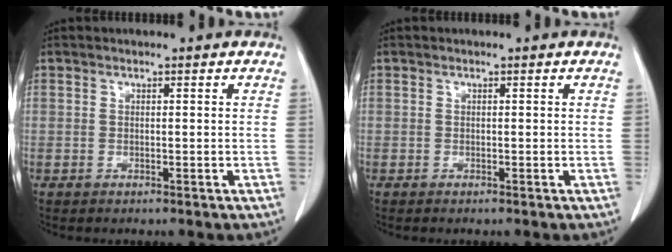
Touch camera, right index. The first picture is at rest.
{"total": 0.0}